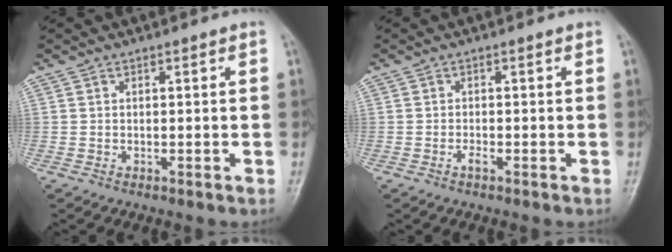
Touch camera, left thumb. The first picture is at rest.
{"total": 1.0, "force": [-0.6, 0.3, 0.7], "torque": [-0.012, 0.001, -0.011]}